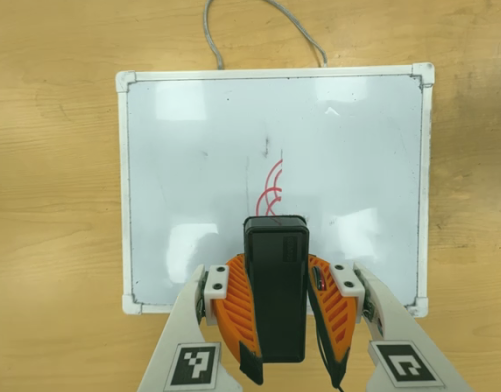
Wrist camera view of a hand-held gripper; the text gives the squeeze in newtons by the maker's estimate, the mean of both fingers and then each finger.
{"total": 9.6, "left": 8.1, "right": 11.2}